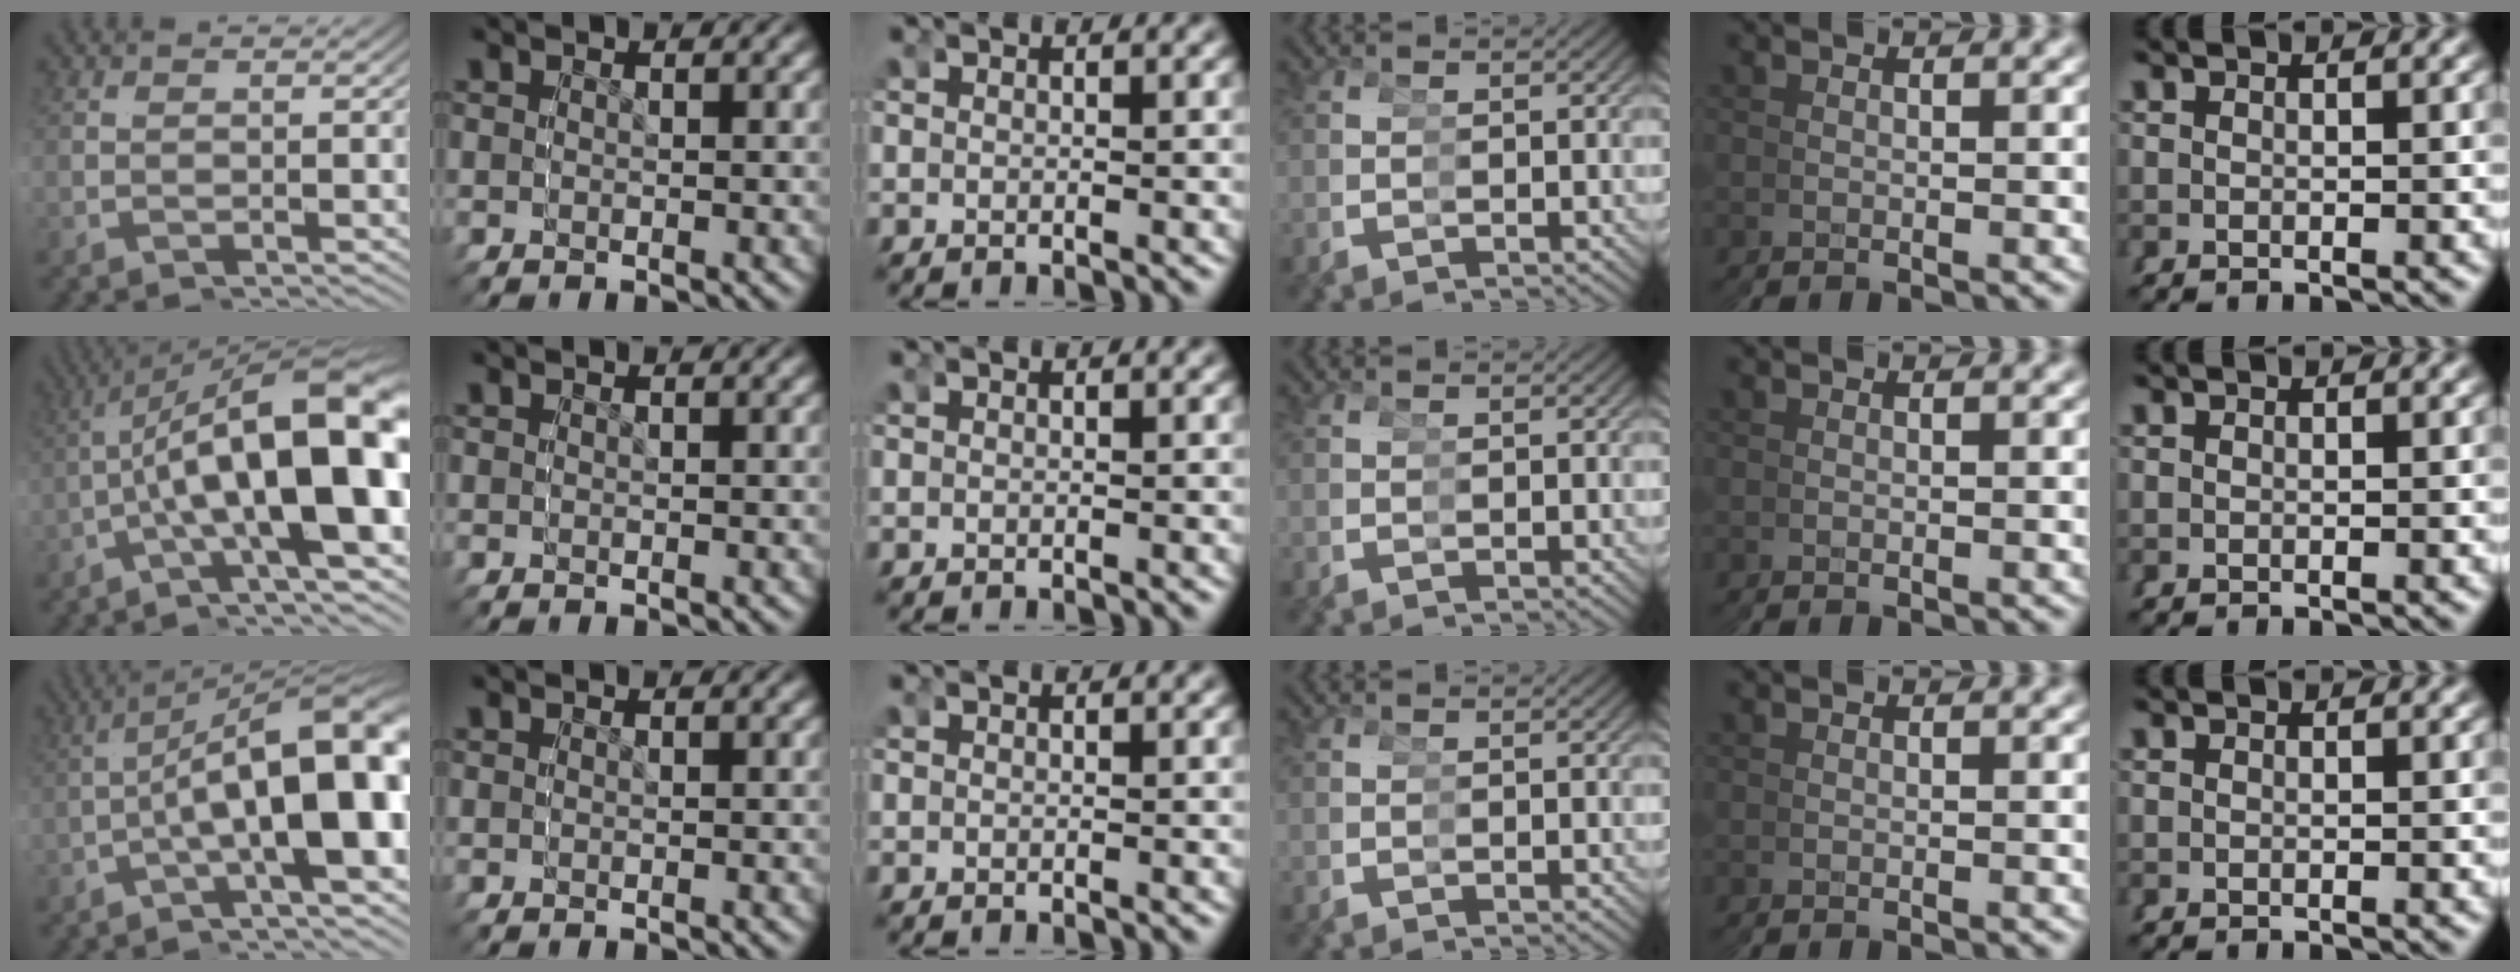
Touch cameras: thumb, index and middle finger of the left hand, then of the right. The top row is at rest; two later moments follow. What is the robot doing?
{"motion": "grasp_and_lifting", "object": "cubes"}